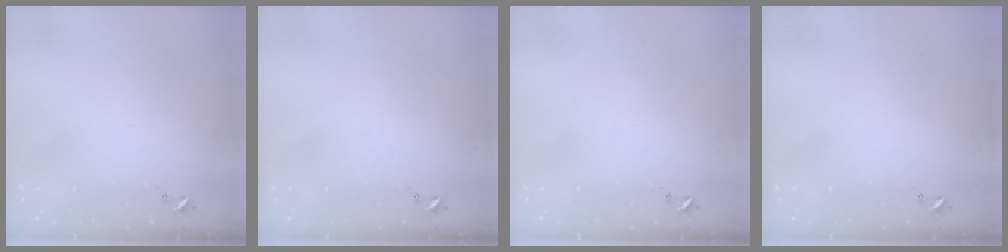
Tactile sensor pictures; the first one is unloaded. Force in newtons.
{"total": 0.0}
{"total": 0.0}
{"total": 0.0}